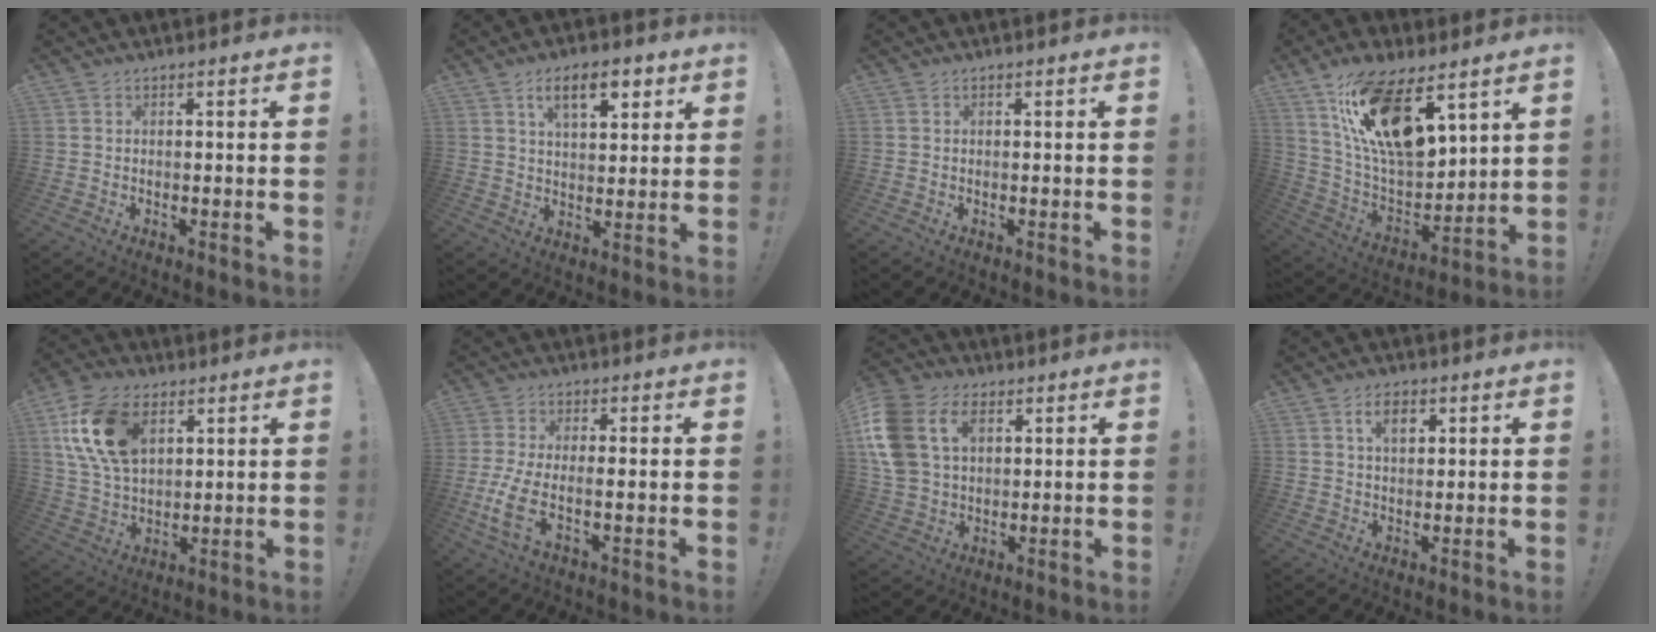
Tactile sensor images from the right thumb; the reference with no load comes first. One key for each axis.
{"total": 10.5, "fx": 5.1, "fy": 4.7, "fz": 7.9, "tx": -0.117, "ty": -0.006, "tz": 0.088}
{"total": 0.0}
{"total": 19.5, "fx": 11.3, "fy": 8.0, "fz": 13.7, "tx": -0.263, "ty": -0.068, "tz": 0.200}
{"total": 17.5, "fx": 7.0, "fy": 10.8, "fz": 11.9, "tx": -0.238, "ty": -0.011, "tz": 0.131}
{"total": 8.2, "fx": -1.8, "fy": 2.6, "fz": 7.6, "tx": -0.167, "ty": -0.013, "tz": -0.030}
{"total": 15.7, "fx": 5.7, "fy": 11.0, "fz": 9.6, "tx": -0.200, "ty": -0.012, "tz": 0.110}
{"total": 5.2, "fx": 2.3, "fy": 3.0, "fz": 3.7, "tx": -0.063, "ty": 0.003, "tz": 0.039}